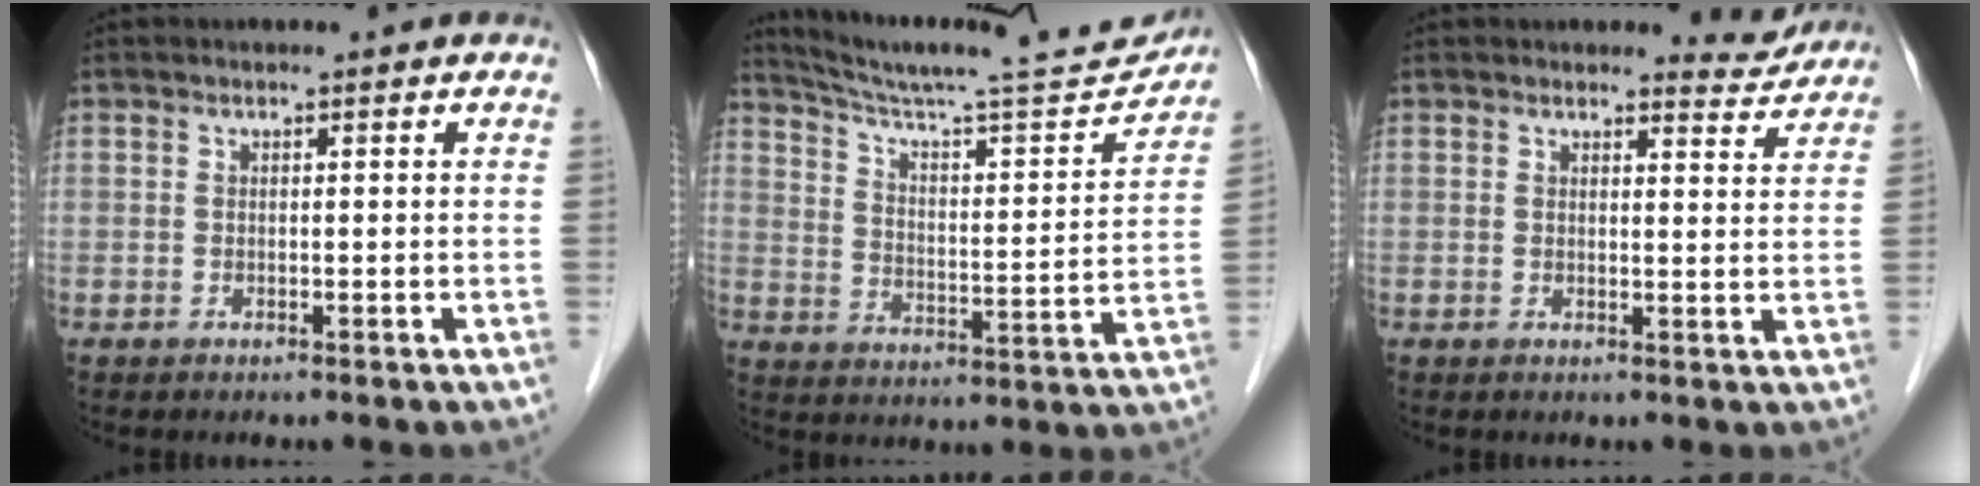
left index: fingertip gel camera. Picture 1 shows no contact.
{"total": 20.1, "force": [19.1, 0.3, 6.4], "torque": [-0.106, -0.041, 0.275]}
{"total": 3.1, "force": [3.1, 0.4, -0.4], "torque": [0.003, -0.024, 0.029]}